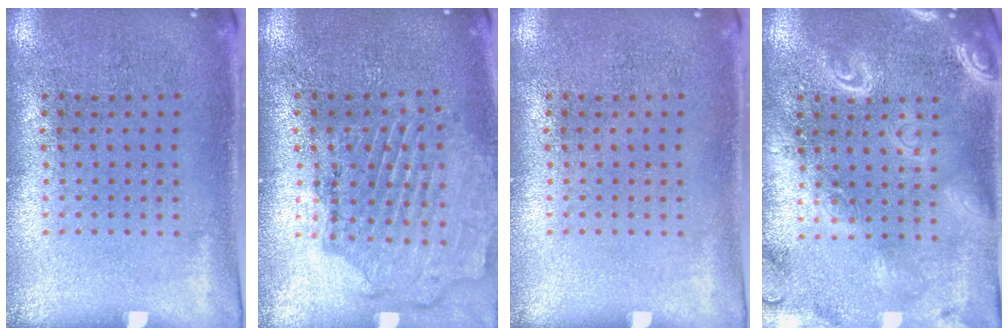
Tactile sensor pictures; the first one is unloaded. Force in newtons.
{"total": 1.6, "press": 1.5, "slide": 0.3}
{"total": 0.0}
{"total": 3.4, "press": 3.4, "slide": 0.4}